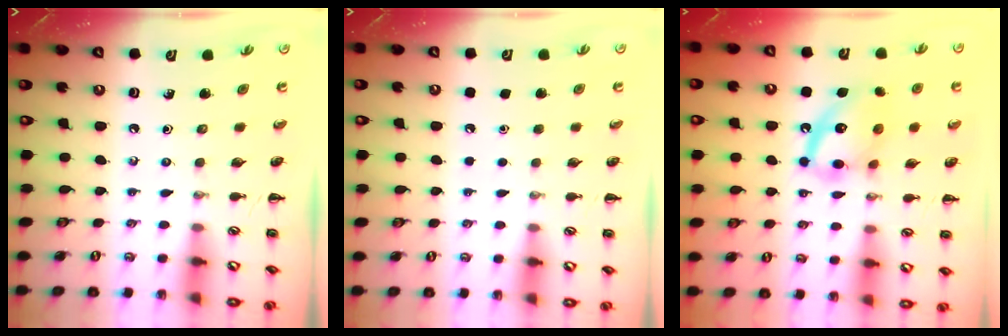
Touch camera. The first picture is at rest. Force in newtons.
{"total": 1.7, "press": 1.7, "slide": 0.1}
{"total": 12.9, "press": 12.8, "slide": 1.5}